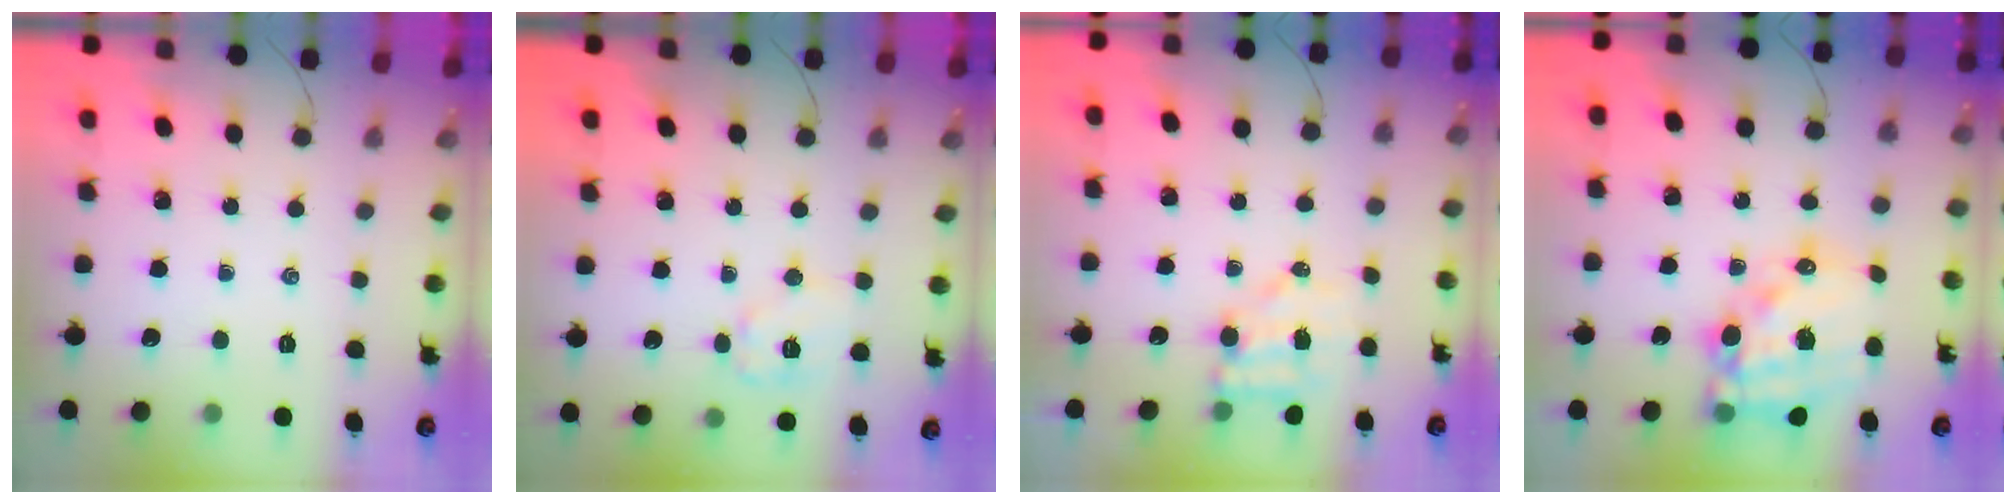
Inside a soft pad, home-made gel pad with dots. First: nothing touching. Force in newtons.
{"total": 7.4, "press": 7.4, "slide": 0.8}
{"total": 5.5, "press": 5.5, "slide": 0.6}
{"total": 18.0, "press": 17.6, "slide": 4.1}